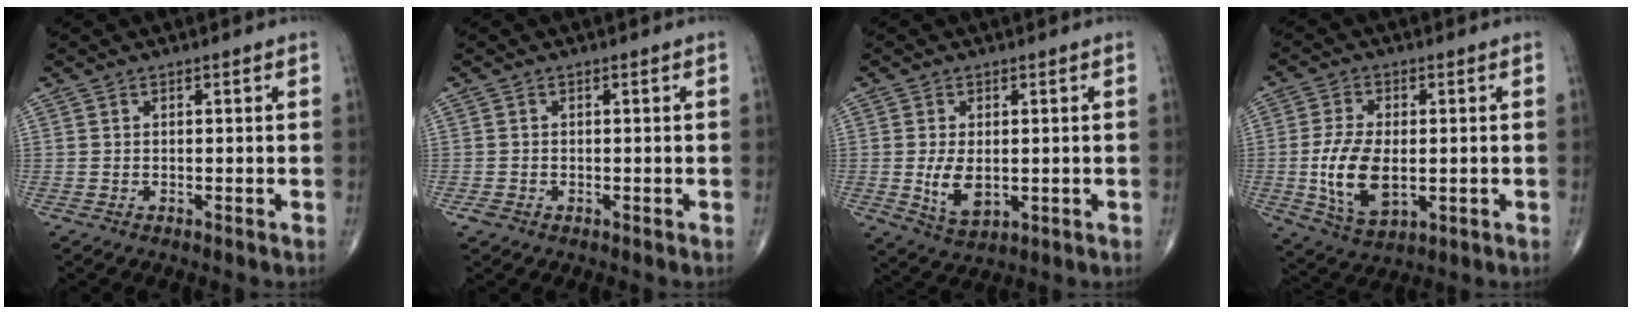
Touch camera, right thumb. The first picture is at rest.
{"total": 1.2, "force": [-0.5, 0.9, 0.6], "torque": [-0.014, 0.002, -0.010]}
{"total": 6.0, "force": [-0.4, 3.5, 4.9], "torque": [-0.084, -0.015, 0.004]}
{"total": 11.3, "force": [-1.1, 6.2, 9.4], "torque": [-0.179, -0.009, -0.013]}